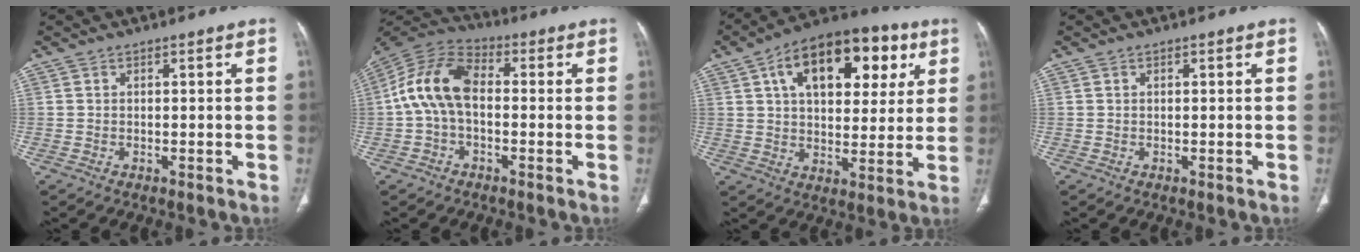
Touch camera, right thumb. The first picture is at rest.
{"total": 12.4, "force": [-0.1, 7.7, 9.7], "torque": [-0.184, 0.035, -0.013]}
{"total": 21.5, "force": [8.3, 12.0, 15.8], "torque": [-0.200, 0.005, 0.125]}
{"total": 0.5, "force": [0.2, 0.2, 0.4], "torque": [-0.010, 0.005, 0.006]}